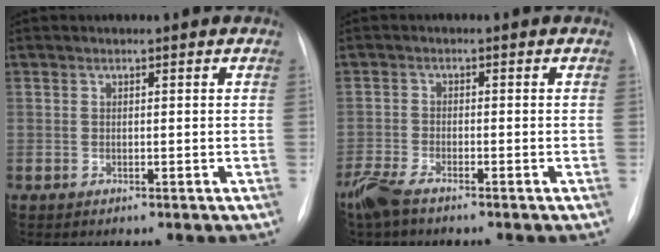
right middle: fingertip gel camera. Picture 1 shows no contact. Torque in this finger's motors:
{"motor_torque": [0.64, -0.61, 0.60, 0.08]}